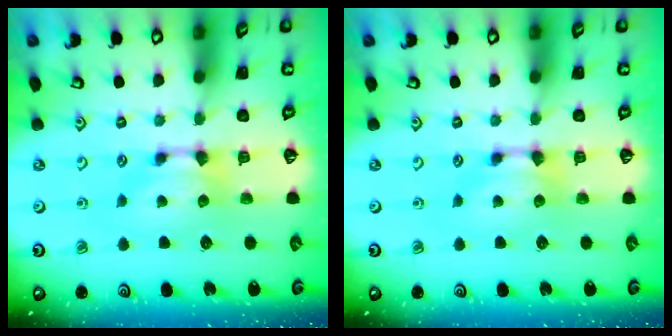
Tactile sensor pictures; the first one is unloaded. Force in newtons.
{"total": 0.0}